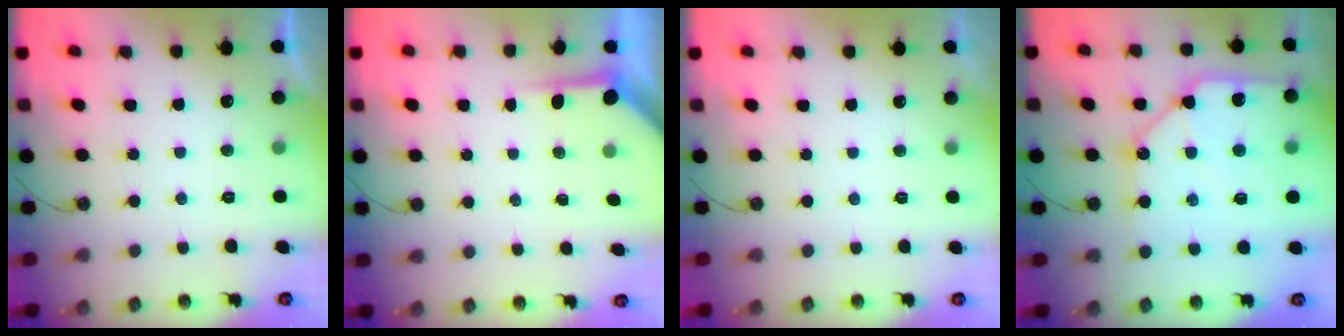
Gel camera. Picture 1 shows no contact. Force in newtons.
{"total": 3.8, "press": 3.8, "slide": 0.2}
{"total": 0.0}
{"total": 13.7, "press": 13.6, "slide": 1.6}